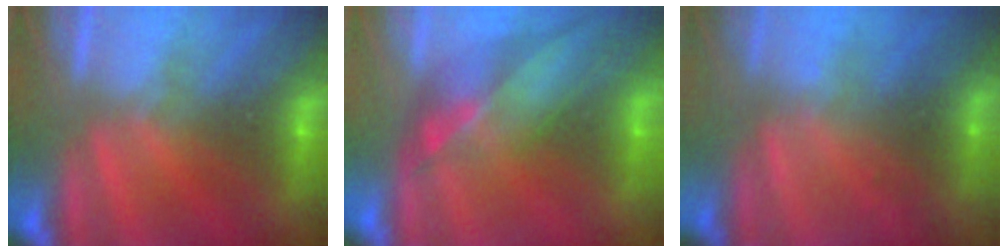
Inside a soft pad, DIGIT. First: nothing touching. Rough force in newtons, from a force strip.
{"total": 3.8}
{"total": 2.3}